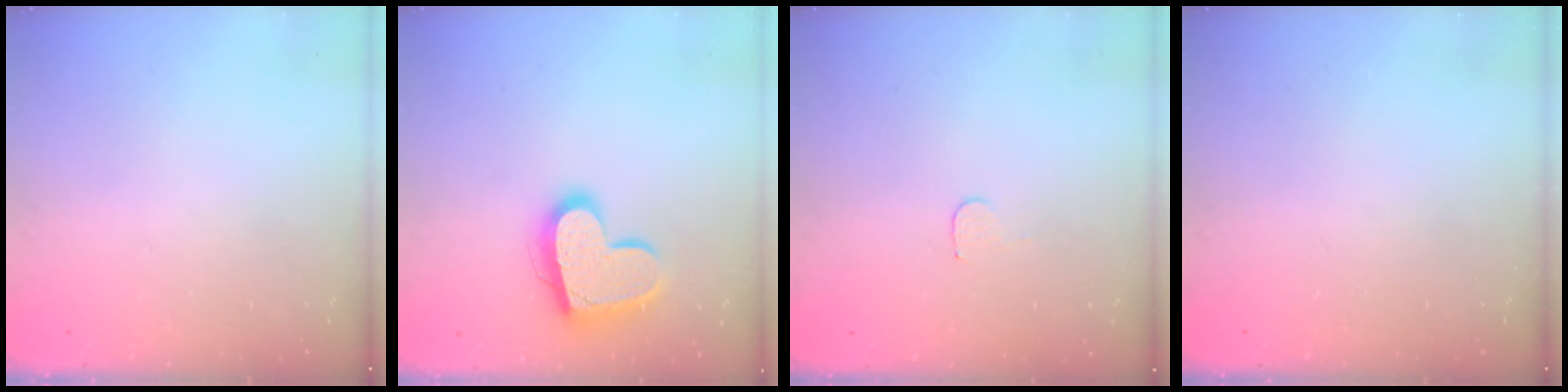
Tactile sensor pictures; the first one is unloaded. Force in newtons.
{"total": 15.9, "press": 15.9, "slide": 0.9}
{"total": 3.4, "press": 3.4, "slide": 0.3}
{"total": 0.0}